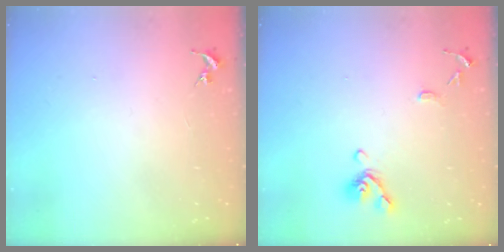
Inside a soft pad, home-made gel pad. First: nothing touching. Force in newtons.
{"total": 10.3, "press": 10.2, "slide": 1.3}